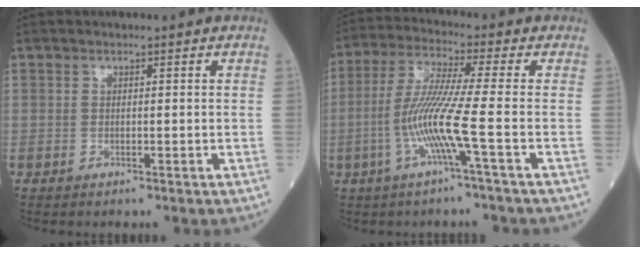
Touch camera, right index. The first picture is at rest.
{"total": 9.0, "force": [-2.8, -1.5, 8.4], "torque": [-0.177, -0.004, -0.058]}